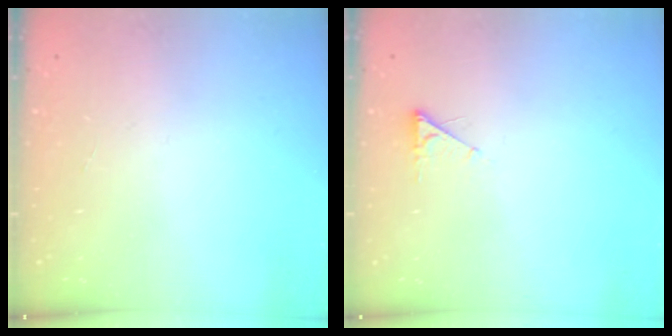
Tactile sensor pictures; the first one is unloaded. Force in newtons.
{"total": 2.6, "press": 2.6, "slide": 0.4}